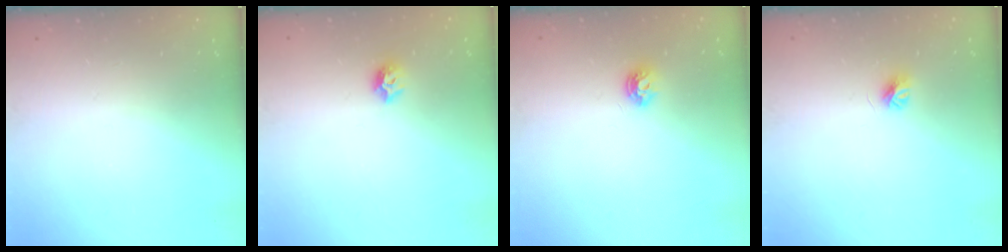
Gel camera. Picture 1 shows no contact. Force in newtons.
{"total": 5.3, "press": 5.3, "slide": 0.7}
{"total": 5.8, "press": 5.8, "slide": 0.8}
{"total": 4.8, "press": 4.7, "slide": 0.4}